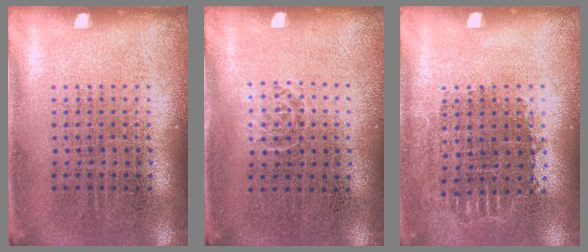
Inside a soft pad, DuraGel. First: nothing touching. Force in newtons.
{"total": 0.6, "press": 0.4, "slide": 0.5}
{"total": 0.8, "press": 0.7, "slide": 0.3}